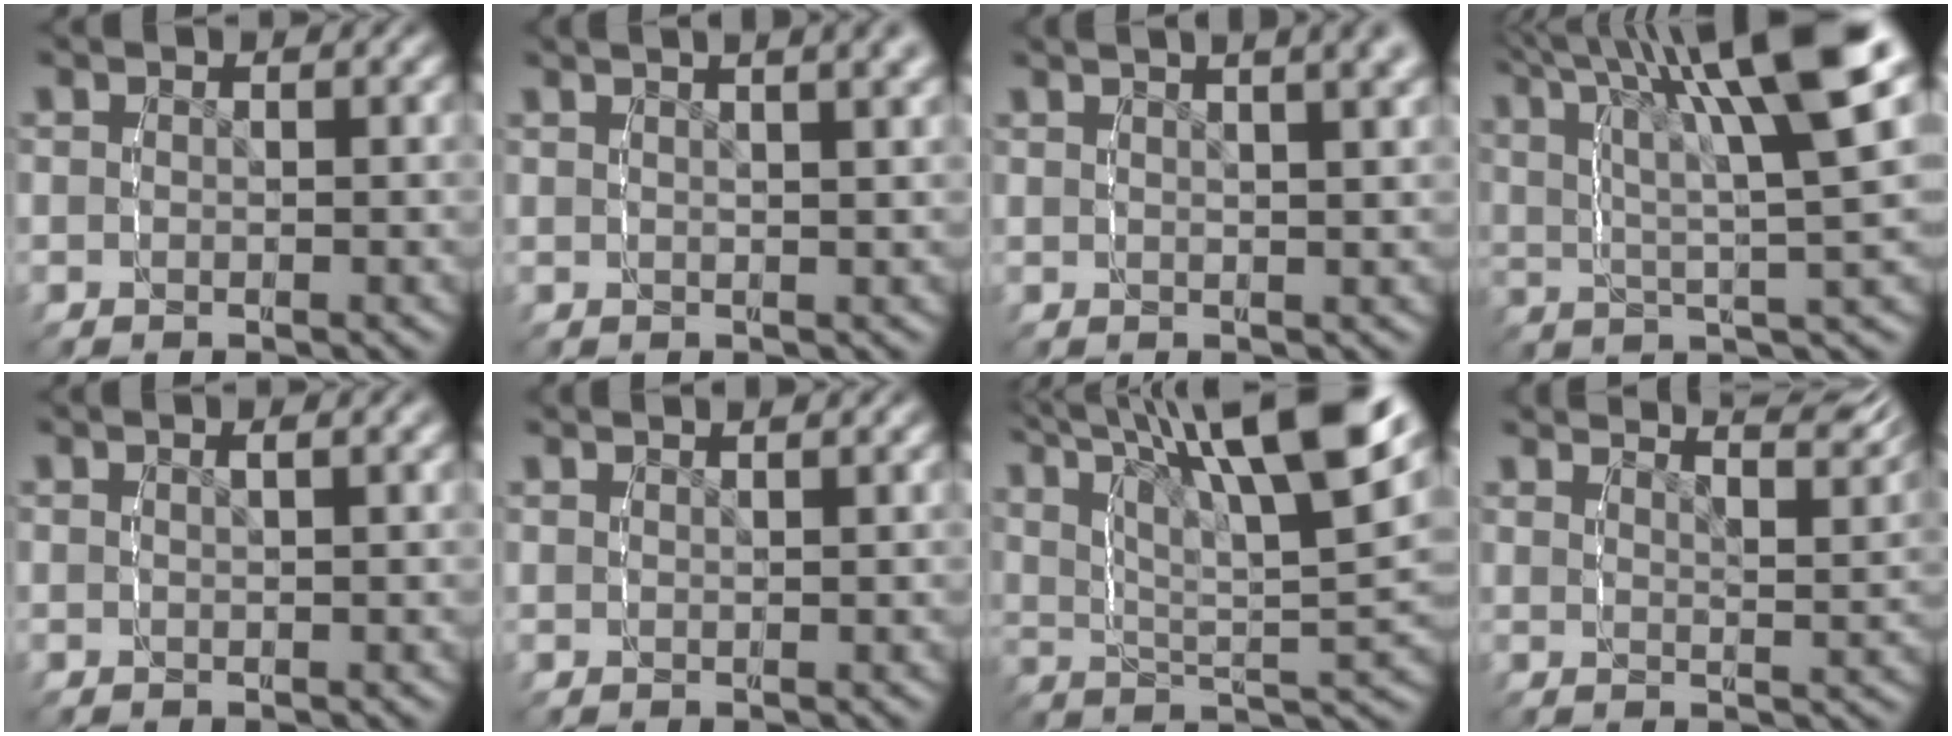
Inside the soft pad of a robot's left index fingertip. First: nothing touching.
{"total": 4.5, "force": [2.9, 0.5, 3.4], "torque": [-0.033, 0.021, 0.040]}
{"total": 5.4, "force": [3.5, 0.9, 4.1], "torque": [-0.042, 0.023, 0.048]}
{"total": 9.2, "force": [4.0, 2.5, 7.9], "torque": [-0.114, 0.006, 0.057]}
{"total": 0.9, "force": [0.2, -0.8, 0.4], "torque": [-0.008, 0.004, 0.005]}
{"total": 1.3, "force": [0.9, -0.9, 0.1], "torque": [0.005, 0.003, 0.017]}
{"total": 11.4, "force": [6.0, 3.6, 9.1], "torque": [-0.128, 0.009, 0.088]}
{"total": 6.8, "force": [5.8, 1.0, 3.4], "torque": [-0.039, 0.011, 0.086]}